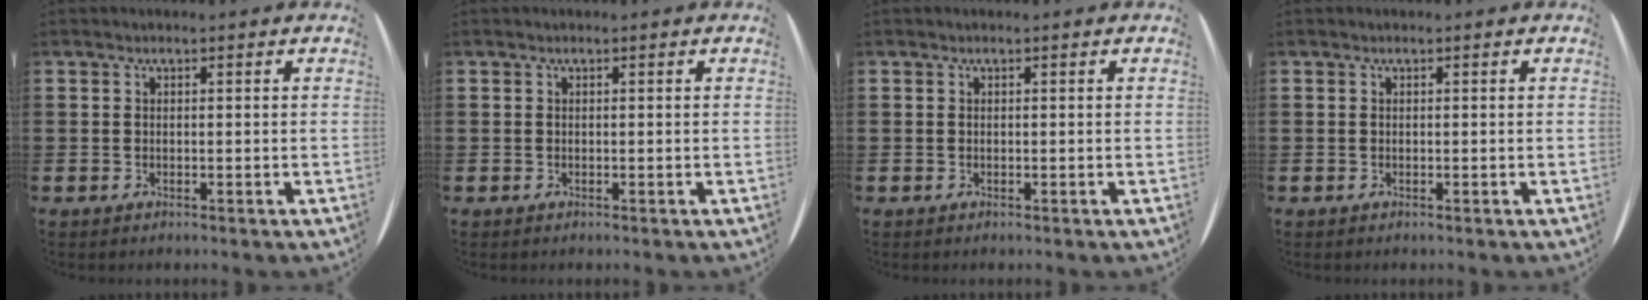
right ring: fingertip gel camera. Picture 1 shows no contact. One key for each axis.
{"total": 0.0}
{"total": 0.0}
{"total": 0.0}